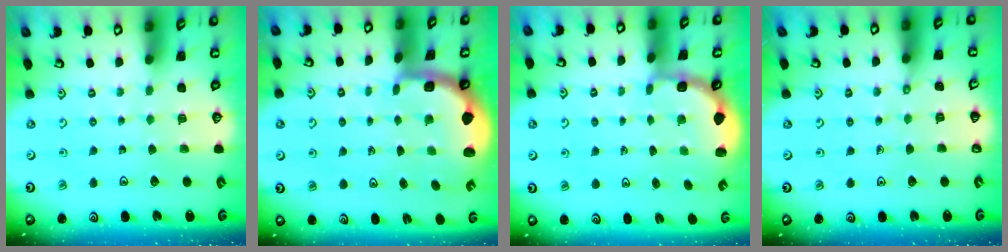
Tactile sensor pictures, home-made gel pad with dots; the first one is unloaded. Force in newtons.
{"total": 2.3, "press": 2.0, "slide": 1.0}
{"total": 2.5, "press": 1.9, "slide": 1.6}
{"total": 2.5, "press": 2.5, "slide": 0.4}